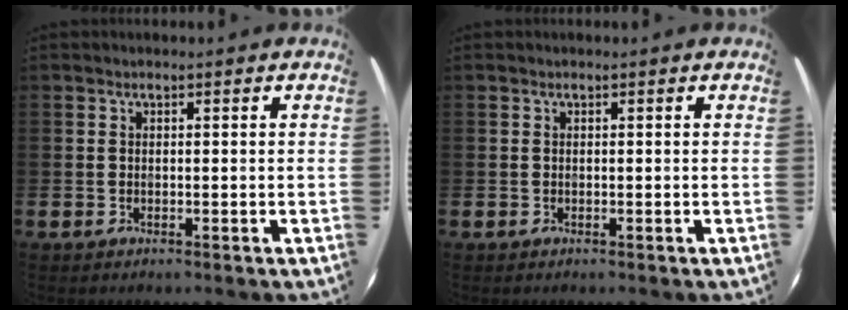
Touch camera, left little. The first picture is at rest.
{"total": 0.0}